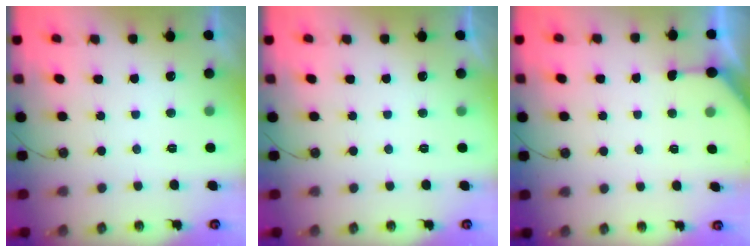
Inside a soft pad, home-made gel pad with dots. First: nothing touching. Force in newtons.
{"total": 0.0}
{"total": 2.7, "press": 2.7, "slide": 0.4}